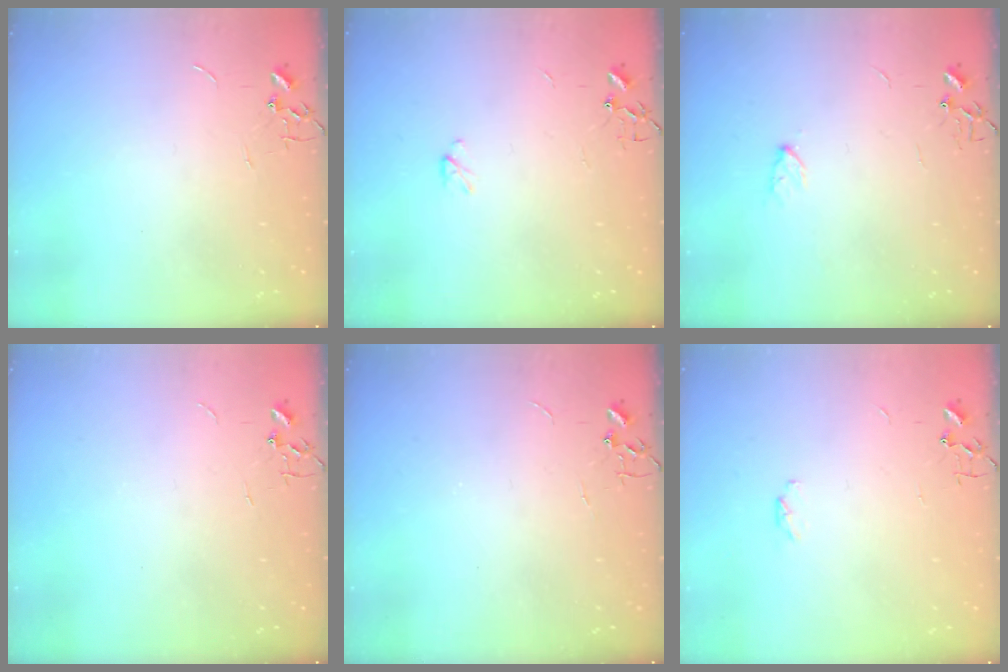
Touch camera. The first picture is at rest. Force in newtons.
{"total": 2.9, "press": 2.9, "slide": 0.5}
{"total": 3.5, "press": 3.4, "slide": 0.6}
{"total": 0.0}
{"total": 0.0}
{"total": 4.3, "press": 4.1, "slide": 1.5}